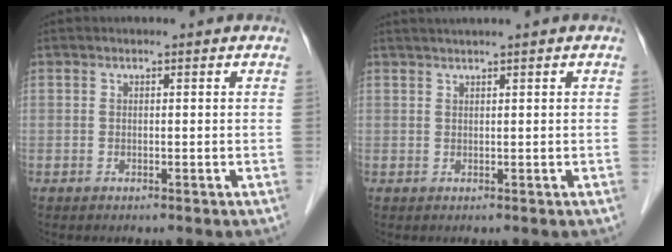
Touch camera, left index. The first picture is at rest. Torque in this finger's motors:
{"motor_torque": [0.32, -0.23, -0.03, 0.00]}